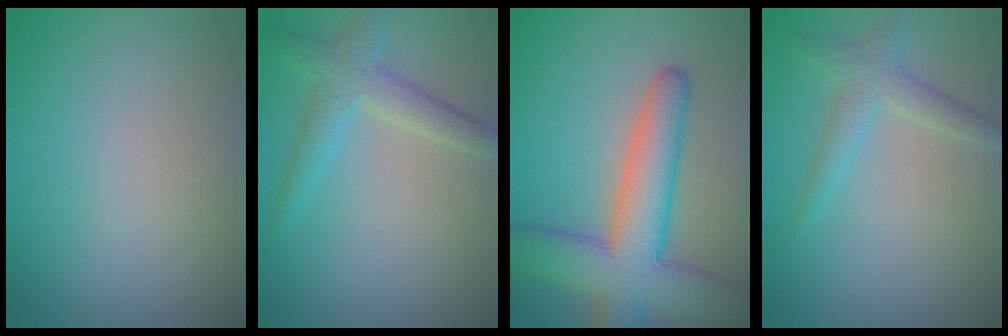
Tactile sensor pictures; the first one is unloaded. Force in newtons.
{"total": 3.1, "press": 3.1, "slide": 0.1}
{"total": 9.1, "press": 9.1, "slide": 0.4}
{"total": 2.4, "press": 2.4, "slide": 0.1}